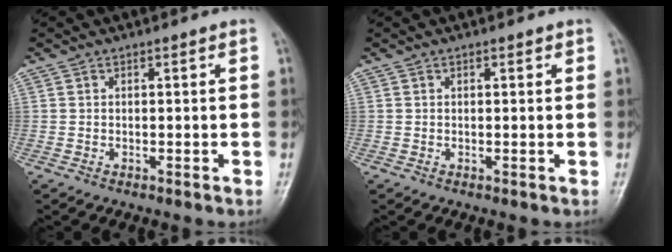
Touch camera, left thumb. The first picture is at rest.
{"total": 0.8, "force": [0.4, 0.5, 0.5], "torque": [-0.001, 0.000, 0.002]}